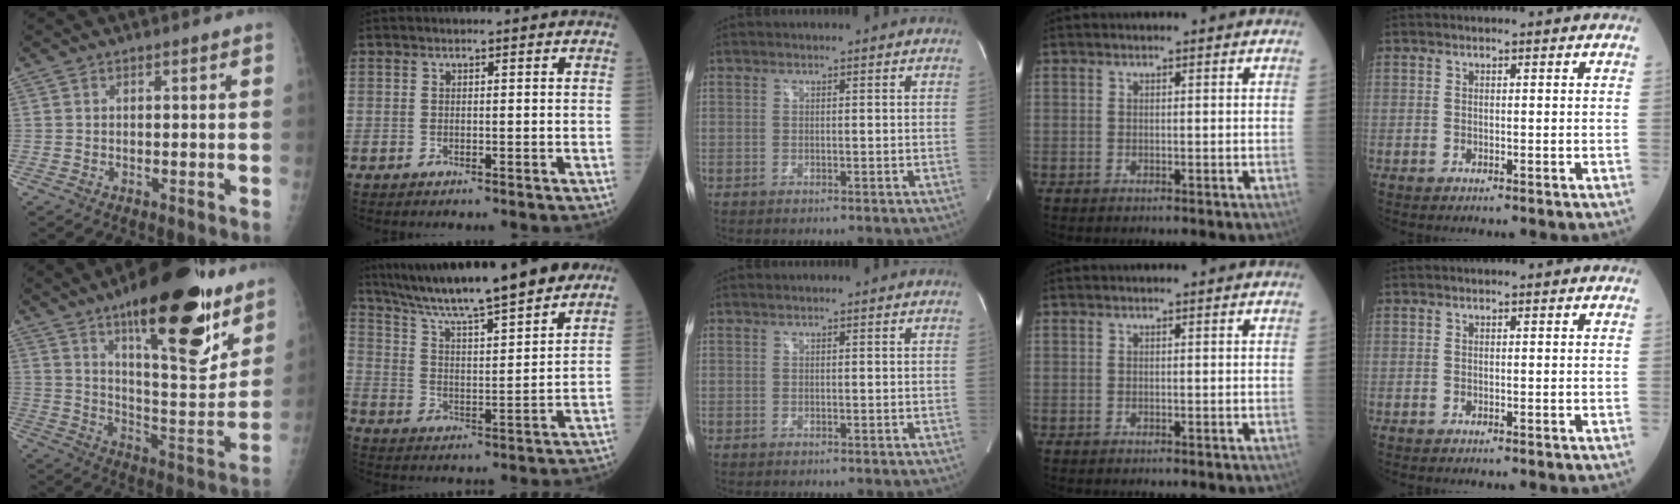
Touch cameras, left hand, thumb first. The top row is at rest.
{"thumb": {"total": 25.4, "force": [15.2, 8.2, 18.6], "torque": [-0.231, -0.073, 0.233]}, "index": {"total": 18.9, "force": [16.0, 0.7, 10.1], "torque": [-0.165, 0.014, 0.254]}}